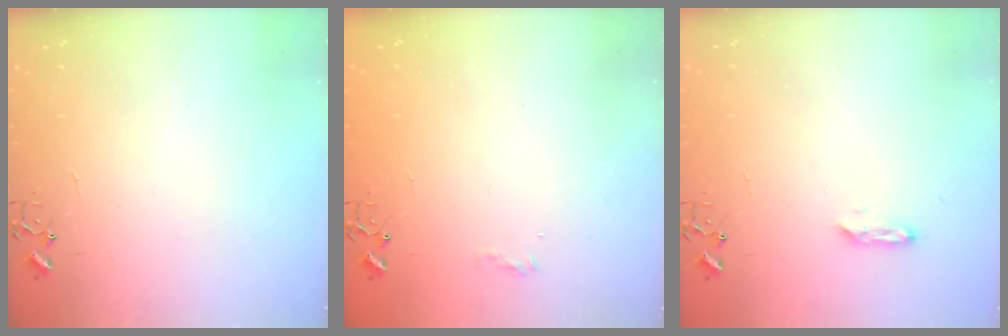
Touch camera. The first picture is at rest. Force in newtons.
{"total": 5.9, "press": 5.9, "slide": 0.8}
{"total": 4.1, "press": 4.0, "slide": 0.6}